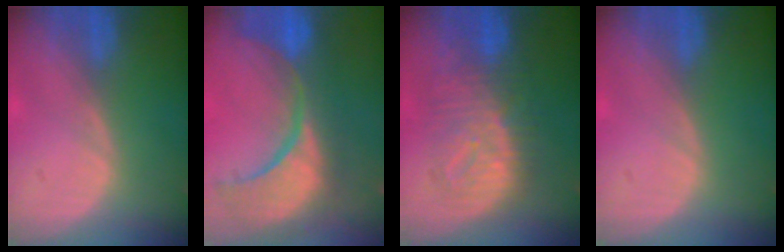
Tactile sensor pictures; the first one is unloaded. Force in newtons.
{"total": 13.5, "press": 11.8, "slide": 6.6}
{"total": 8.9, "press": 8.9, "slide": 0.3}
{"total": 0.0}